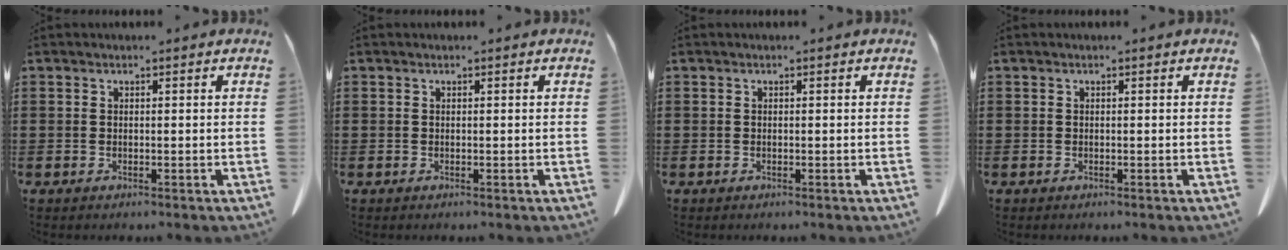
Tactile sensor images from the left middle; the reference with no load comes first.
{"total": 0.0}
{"total": 0.0}
{"total": 0.0}